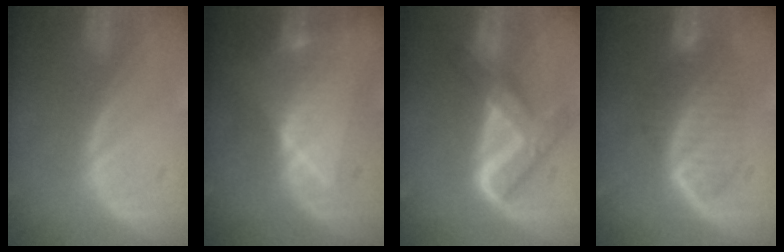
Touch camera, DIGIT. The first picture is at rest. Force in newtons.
{"total": 7.8, "press": 7.1, "slide": 3.0}
{"total": 8.1, "press": 8.1, "slide": 0.7}
{"total": 6.7, "press": 6.5, "slide": 1.8}